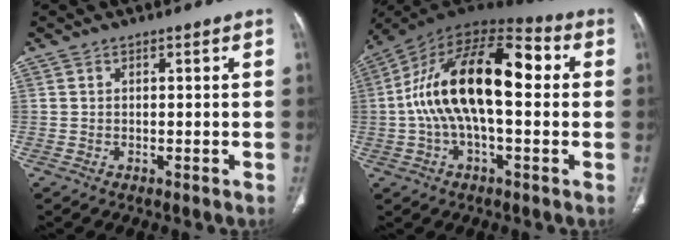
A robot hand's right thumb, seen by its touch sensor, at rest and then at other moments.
{"total": 21.4, "force": [1.5, 9.9, 18.9], "torque": [-0.325, 0.049, 0.013]}